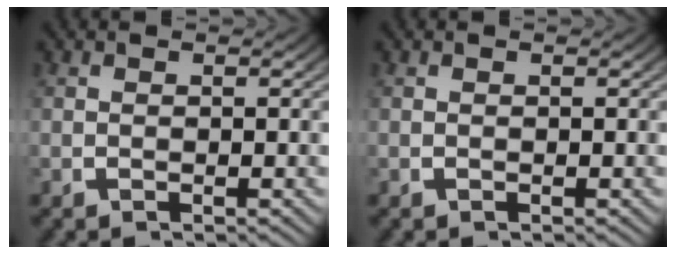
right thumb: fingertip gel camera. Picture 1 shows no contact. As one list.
[{"total": 0.0}]